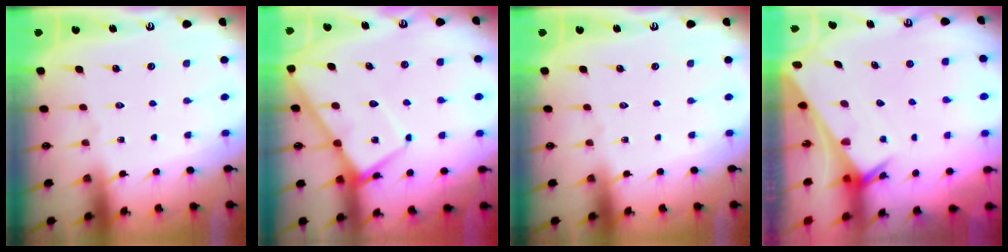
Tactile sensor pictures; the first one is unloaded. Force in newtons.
{"total": 7.4, "press": 7.4, "slide": 0.8}
{"total": 0.0}
{"total": 2.4, "press": 2.4, "slide": 0.2}